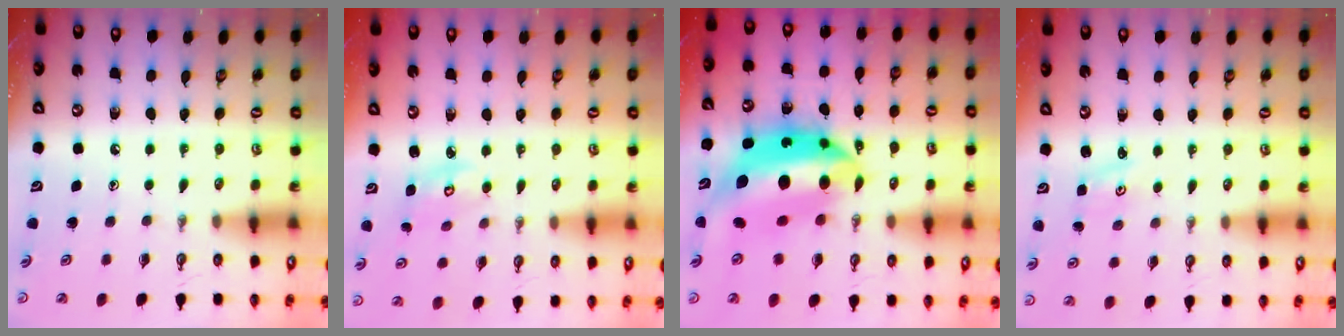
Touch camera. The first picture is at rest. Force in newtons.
{"total": 3.7, "press": 3.7, "slide": 0.3}
{"total": 18.4, "press": 18.3, "slide": 1.6}
{"total": 1.3, "press": 1.2, "slide": 0.2}